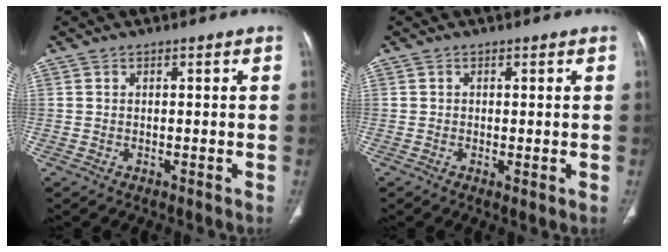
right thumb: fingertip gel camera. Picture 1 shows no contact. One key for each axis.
{"total": 1.0, "fx": -0.2, "fy": 0.3, "fz": 1.0, "tx": -0.019, "ty": -0.006, "tz": -0.004}